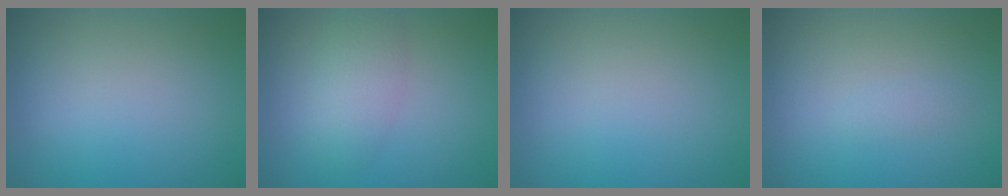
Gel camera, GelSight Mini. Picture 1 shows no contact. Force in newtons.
{"total": 2.7, "press": 2.7, "slide": 0.2}
{"total": 0.0}
{"total": 0.6, "press": 0.6, "slide": 0.1}